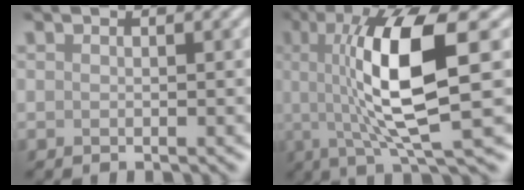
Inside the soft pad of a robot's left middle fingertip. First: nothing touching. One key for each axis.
{"total": 10.3, "fx": 1.1, "fy": 2.4, "fz": 9.9, "tx": -0.160, "ty": -0.003, "tz": 0.026}